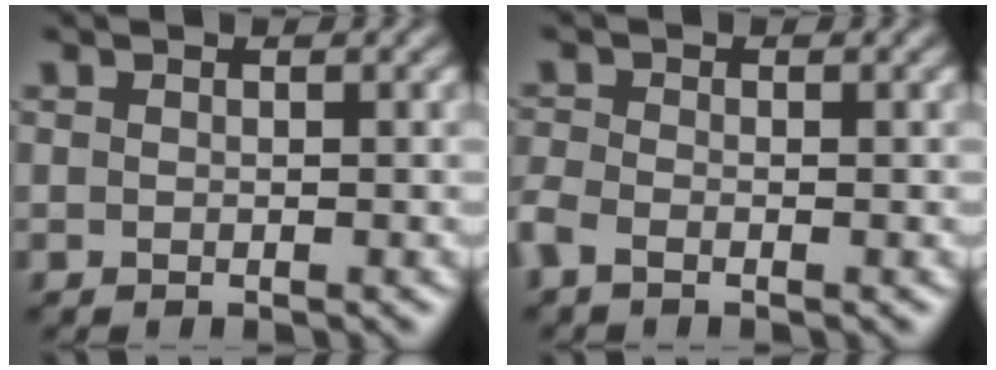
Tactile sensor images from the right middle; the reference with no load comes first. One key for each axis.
{"total": 1.9, "fx": -1.2, "fy": 0.8, "fz": 1.2, "tx": -0.032, "ty": -0.007, "tz": -0.036}